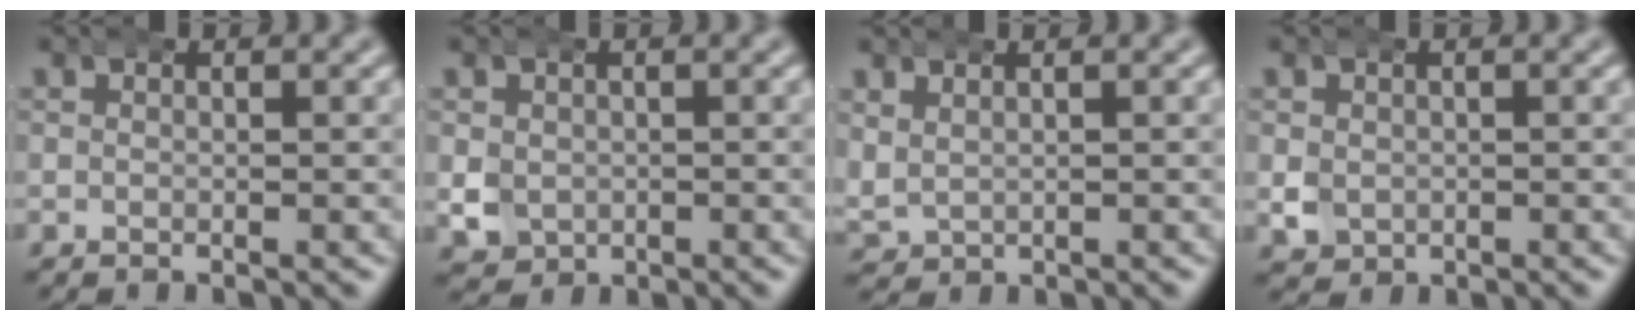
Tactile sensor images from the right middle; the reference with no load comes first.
{"total": 3.3, "force": [-0.4, 3.0, 1.4], "torque": [-0.031, -0.017, 0.001]}
{"total": 2.6, "force": [0.6, 2.3, 1.0], "torque": [-0.027, -0.005, 0.017]}
{"total": 2.2, "force": [-0.2, 2.1, 0.9], "torque": [-0.021, -0.011, 0.004]}